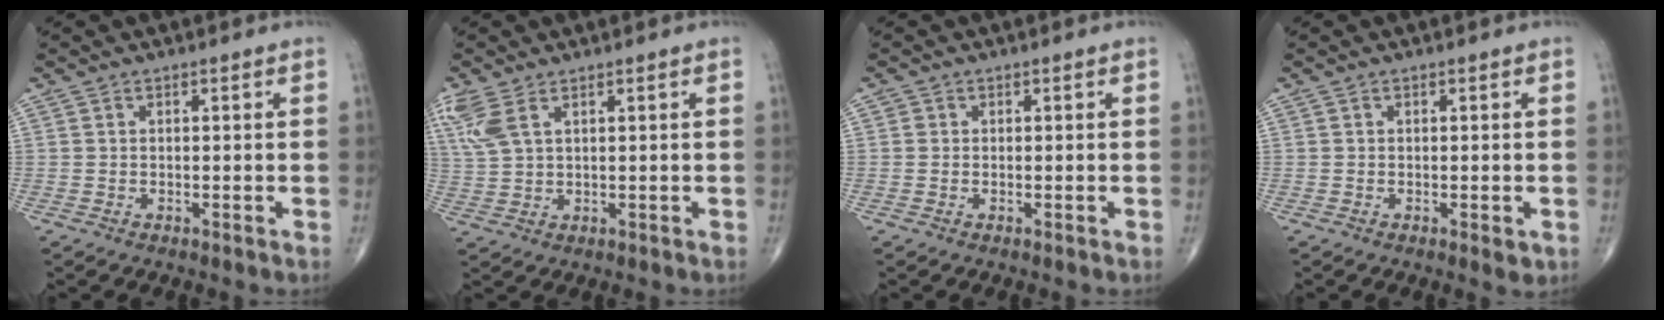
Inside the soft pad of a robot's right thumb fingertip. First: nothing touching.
{"total": 6.1, "force": [3.2, 2.7, 4.5], "torque": [-0.123, 0.004, 0.076]}
{"total": 0.6, "force": [0.1, 0.6, 0.1], "torque": [0.003, 0.003, 0.000]}
{"total": 1.7, "force": [-0.5, 0.6, 1.5], "torque": [-0.012, -0.002, -0.005]}